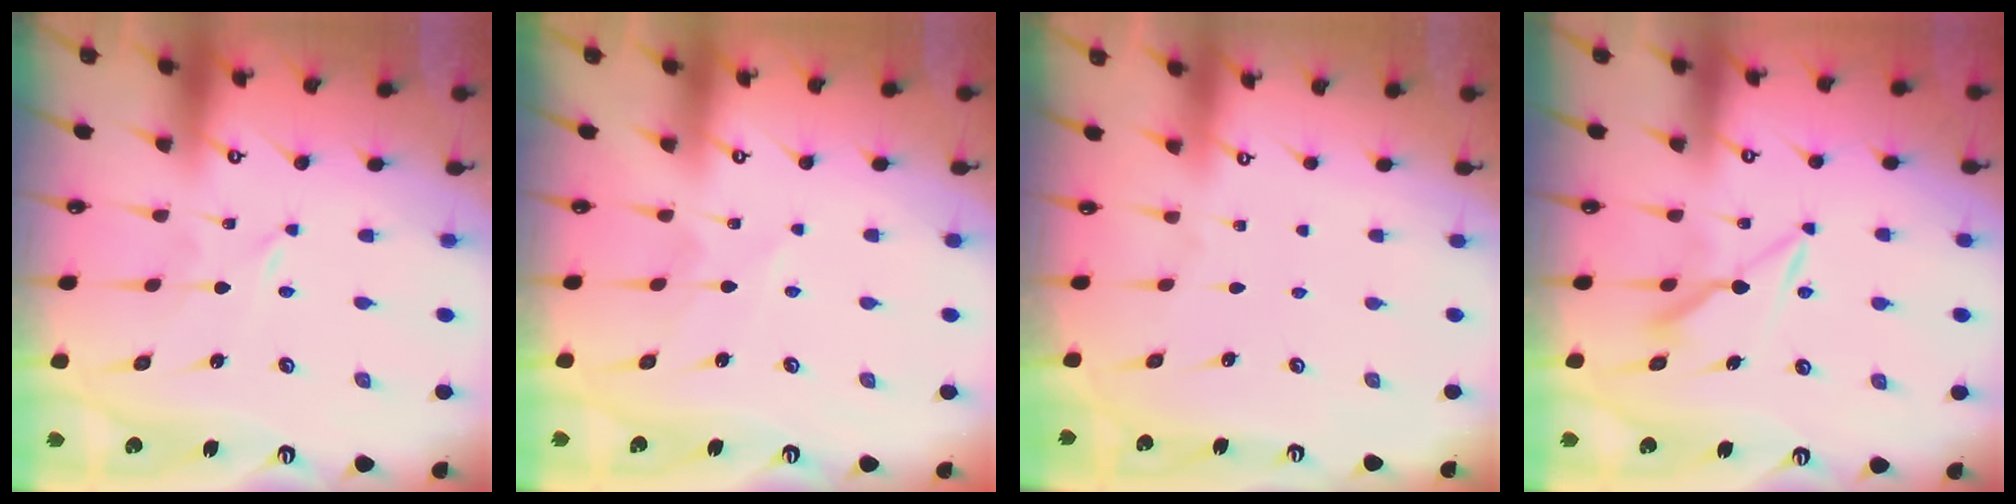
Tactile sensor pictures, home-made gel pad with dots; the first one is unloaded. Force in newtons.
{"total": 1.6, "press": 1.5, "slide": 0.3}
{"total": 0.5, "press": 0.5, "slide": 0.1}
{"total": 7.3, "press": 7.3, "slide": 0.6}